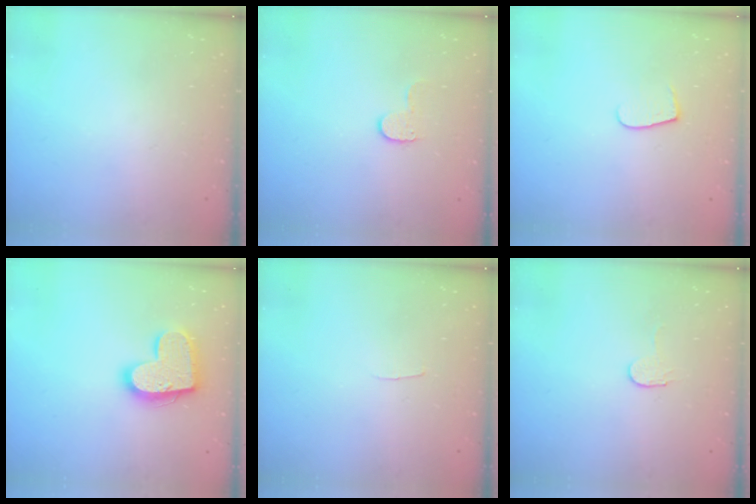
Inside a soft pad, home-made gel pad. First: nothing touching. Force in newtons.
{"total": 5.1, "press": 5.0, "slide": 0.5}
{"total": 5.5, "press": 5.5, "slide": 0.5}
{"total": 16.4, "press": 16.4, "slide": 1.0}
{"total": 2.0, "press": 2.0, "slide": 0.2}
{"total": 2.9, "press": 2.9, "slide": 0.3}